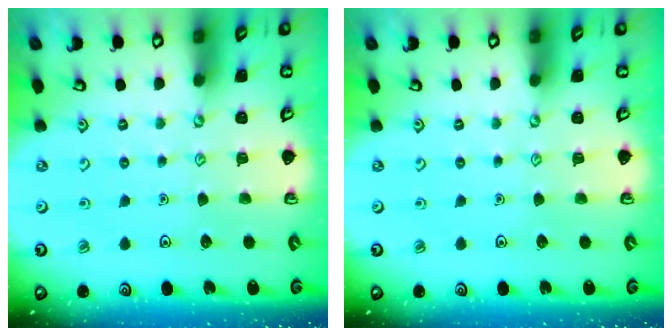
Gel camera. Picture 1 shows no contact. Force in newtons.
{"total": 0.0}